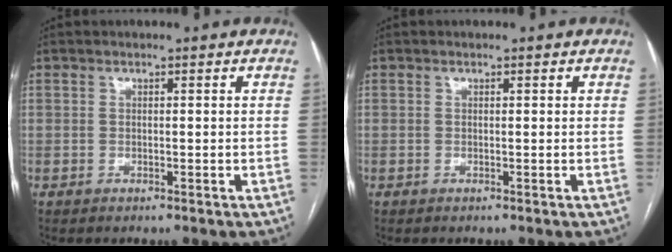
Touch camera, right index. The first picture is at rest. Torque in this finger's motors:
{"motor_torque": [-0.03, -0.02, 0.04, 0.01]}